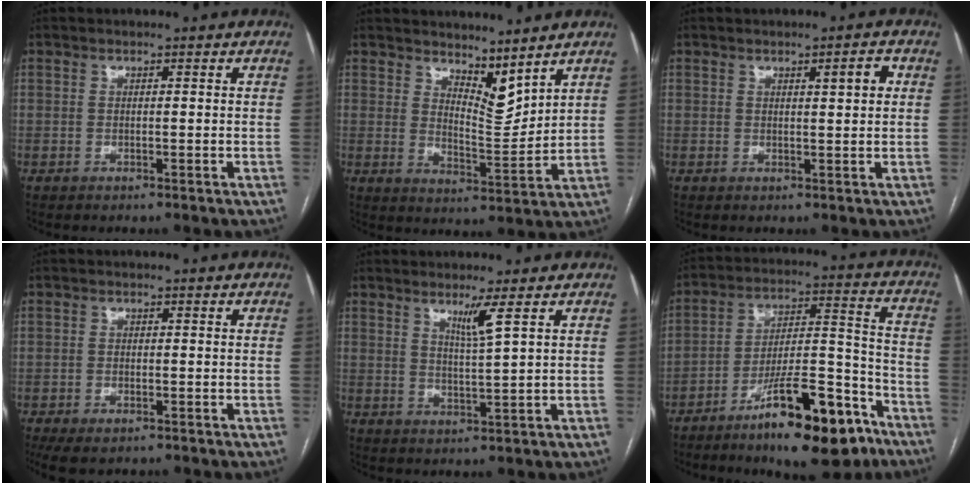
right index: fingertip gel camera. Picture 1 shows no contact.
{"total": 6.7, "force": [5.8, 1.9, 3.0], "torque": [-0.049, -0.014, 0.107]}
{"total": 2.6, "force": [0.9, 0.4, 2.4], "torque": [-0.034, 0.001, 0.012]}
{"total": 4.8, "force": [-3.3, 2.1, 2.7], "torque": [-0.051, -0.011, -0.054]}
{"total": 3.4, "force": [1.9, -1.0, 2.6], "torque": [-0.049, -0.015, 0.039]}
{"total": 18.1, "force": [-11.5, 4.0, 13.3], "torque": [-0.195, 0.020, -0.184]}